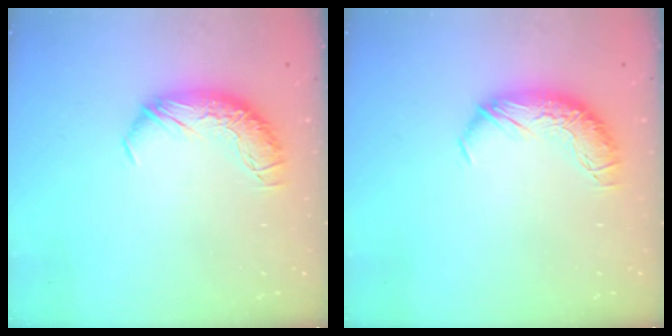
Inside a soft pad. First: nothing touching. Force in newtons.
{"total": 0.0}